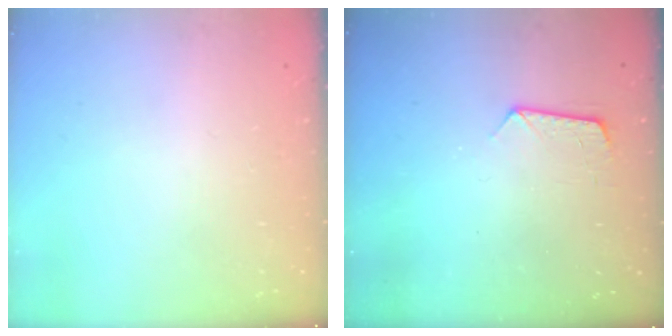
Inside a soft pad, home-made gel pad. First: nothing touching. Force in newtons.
{"total": 8.1, "press": 8.0, "slide": 0.7}